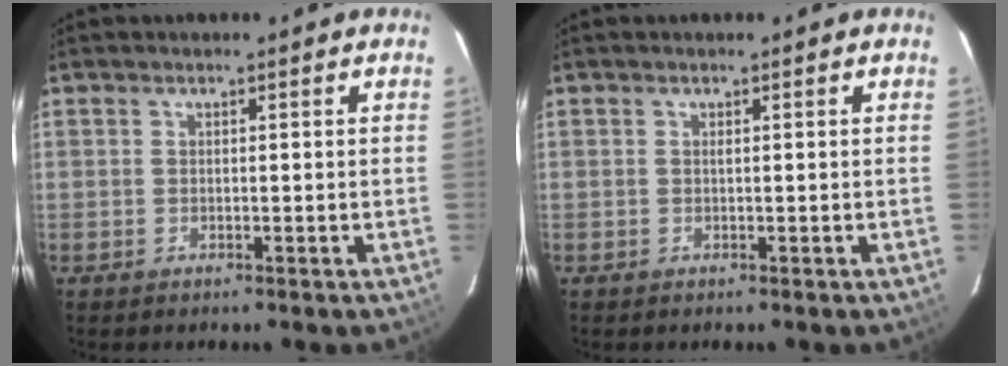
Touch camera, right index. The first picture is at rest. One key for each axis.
{"total": 0.0}